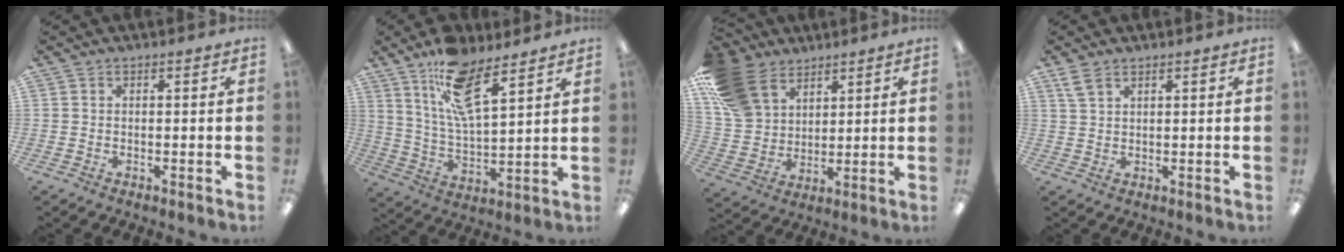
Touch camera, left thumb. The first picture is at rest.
{"total": 14.1, "force": [9.3, 4.7, 9.5], "torque": [-0.173, -0.038, 0.162]}
{"total": 15.5, "force": [9.1, 10.6, 6.6], "torque": [-0.160, -0.029, 0.182]}
{"total": 3.1, "force": [2.3, 1.3, 1.7], "torque": [-0.037, -0.002, 0.042]}